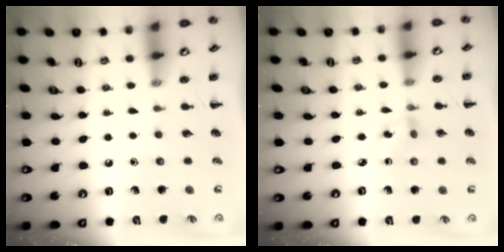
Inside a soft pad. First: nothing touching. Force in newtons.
{"total": 3.1, "press": 2.8, "slide": 1.3}